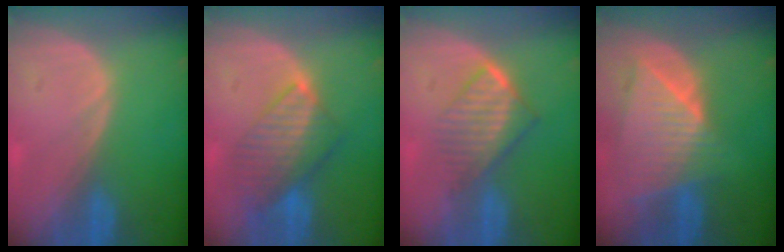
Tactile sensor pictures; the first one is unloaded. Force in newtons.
{"total": 8.1, "press": 7.1, "slide": 4.0}
{"total": 6.6, "press": 5.9, "slide": 3.0}
{"total": 9.0, "press": 8.0, "slide": 4.1}